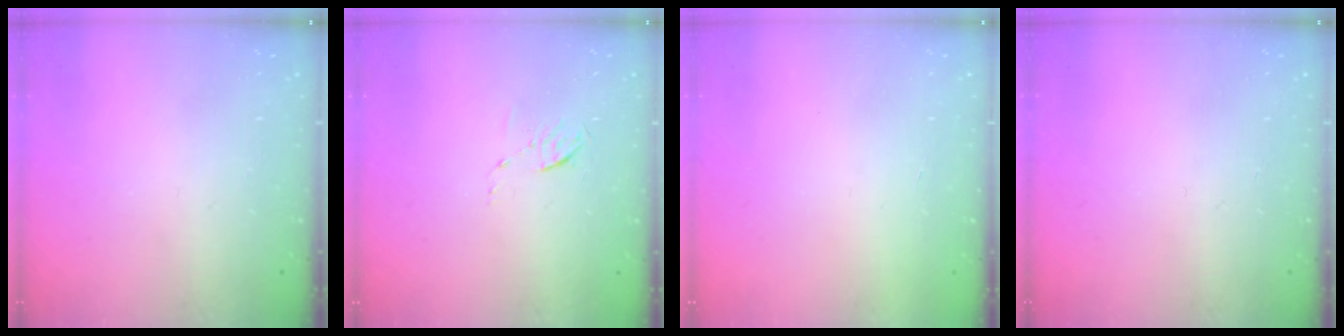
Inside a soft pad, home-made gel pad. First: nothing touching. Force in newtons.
{"total": 4.0, "press": 3.7, "slide": 1.4}
{"total": 1.6, "press": 1.6, "slide": 0.1}
{"total": 0.0}